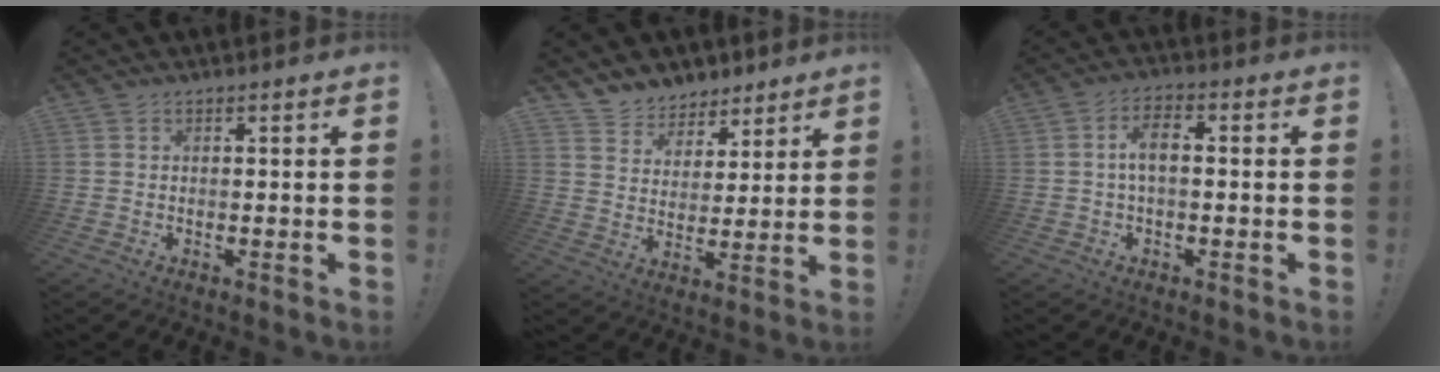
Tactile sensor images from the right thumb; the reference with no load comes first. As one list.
[{"total": 7.4, "force": [5.5, 4.9, 0.2], "torque": [-0.011, -0.049, 0.112]}, {"total": 5.9, "force": [0.2, 2.6, 5.2], "torque": [-0.098, 0.007, 0.003]}]